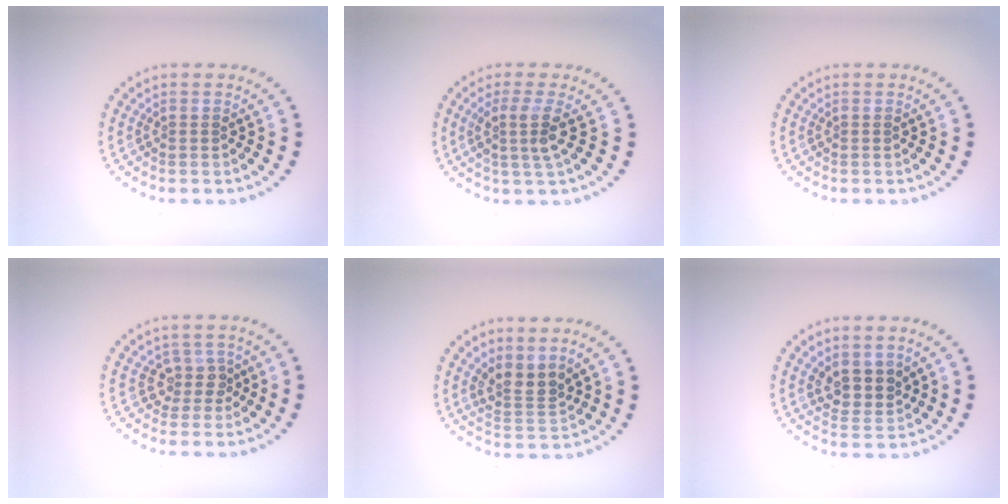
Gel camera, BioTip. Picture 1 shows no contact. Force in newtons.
{"total": 2.7, "press": 2.0, "slide": 1.8}
{"total": 0.0}
{"total": 1.9, "press": 1.4, "slide": 1.3}
{"total": 2.6, "press": 1.9, "slide": 1.8}
{"total": 2.6, "press": 2.3, "slide": 1.2}